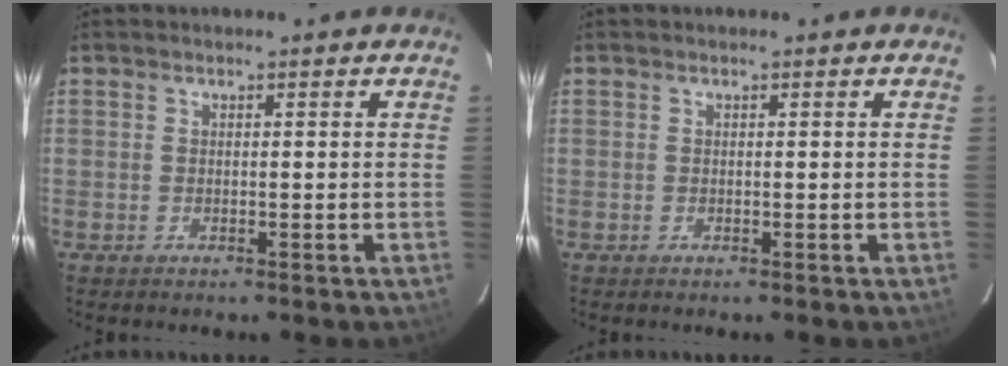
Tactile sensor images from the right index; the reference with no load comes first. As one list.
[{"total": 0.0}]